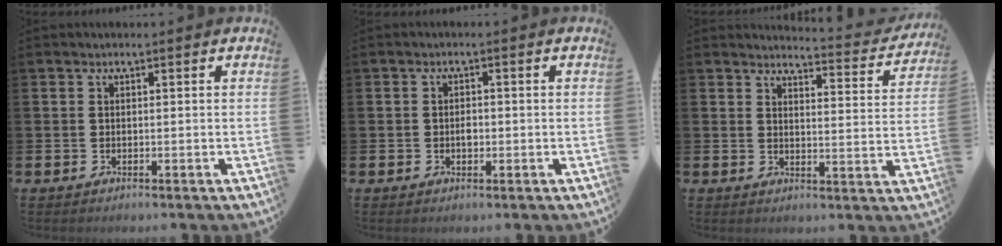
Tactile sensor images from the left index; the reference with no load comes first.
{"total": 1.4, "force": [-0.2, 1.0, 1.0], "torque": [-0.006, 0.000, -0.008]}
{"total": 3.6, "force": [3.5, 0.3, 0.5], "torque": [-0.009, -0.033, 0.056]}